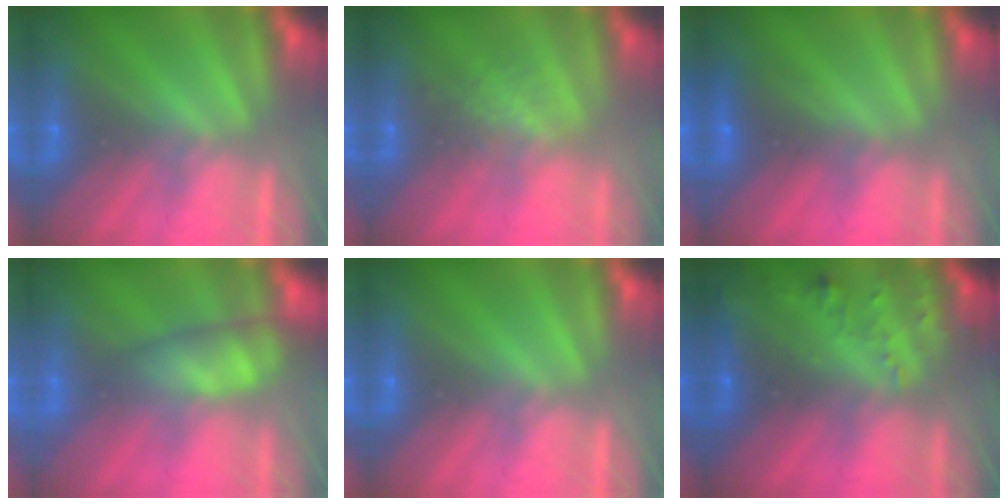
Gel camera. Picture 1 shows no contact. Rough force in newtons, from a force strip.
{"total": 2.7}
{"total": 2.4}
{"total": 5.0}
{"total": 0.0}
{"total": 7.5}